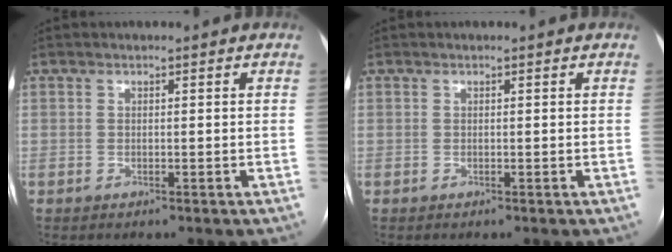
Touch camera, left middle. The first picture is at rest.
{"total": 0.0}